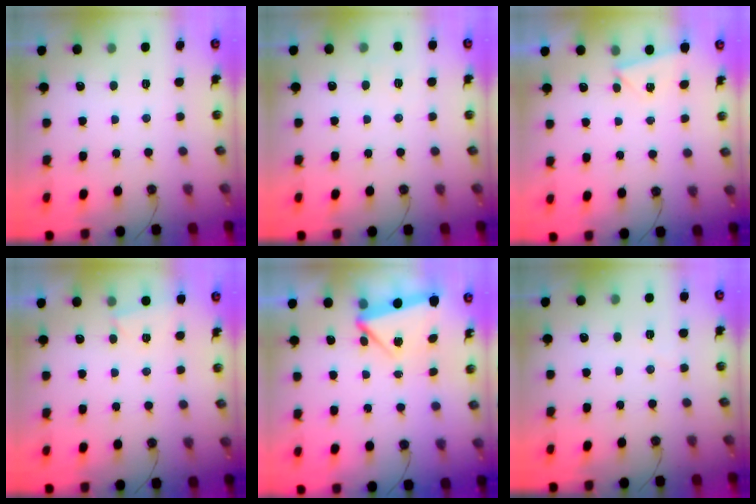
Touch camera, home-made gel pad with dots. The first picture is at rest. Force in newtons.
{"total": 3.2, "press": 3.2, "slide": 0.3}
{"total": 1.8, "press": 1.4, "slide": 1.2}
{"total": 1.7, "press": 1.7, "slide": 0.5}
{"total": 4.7, "press": 4.6, "slide": 0.5}
{"total": 3.0, "press": 2.7, "slide": 1.5}